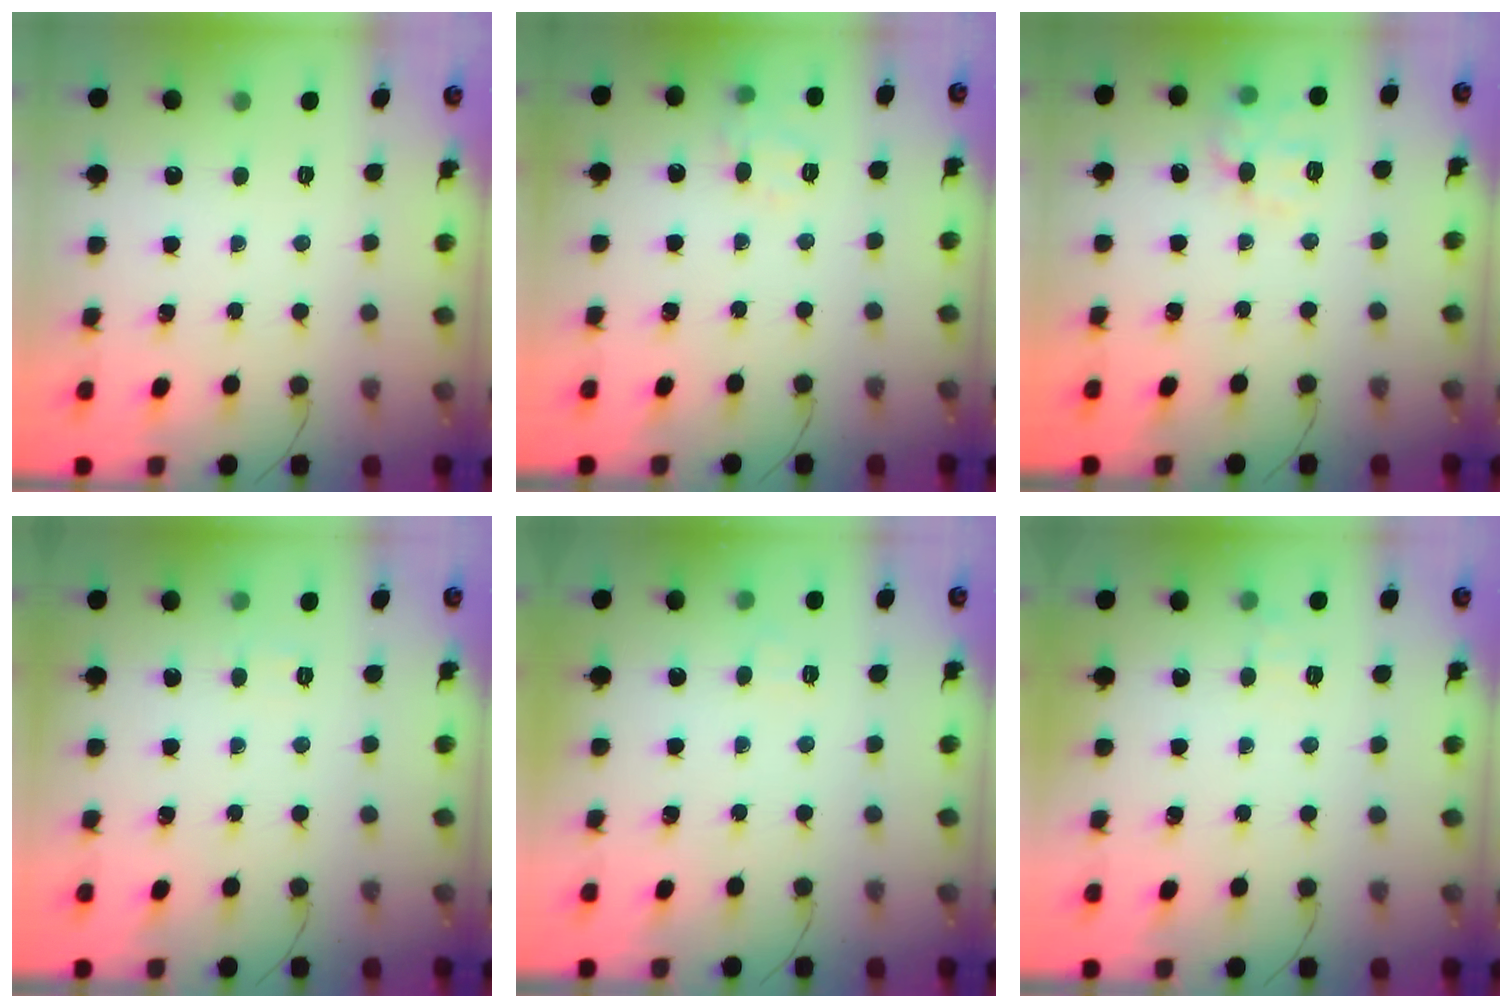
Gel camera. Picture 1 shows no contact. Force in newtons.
{"total": 8.7, "press": 8.5, "slide": 1.4}
{"total": 10.1, "press": 10.1, "slide": 0.7}
{"total": 4.1, "press": 4.0, "slide": 1.0}
{"total": 5.4, "press": 5.2, "slide": 1.4}
{"total": 6.9, "press": 6.7, "slide": 1.6}